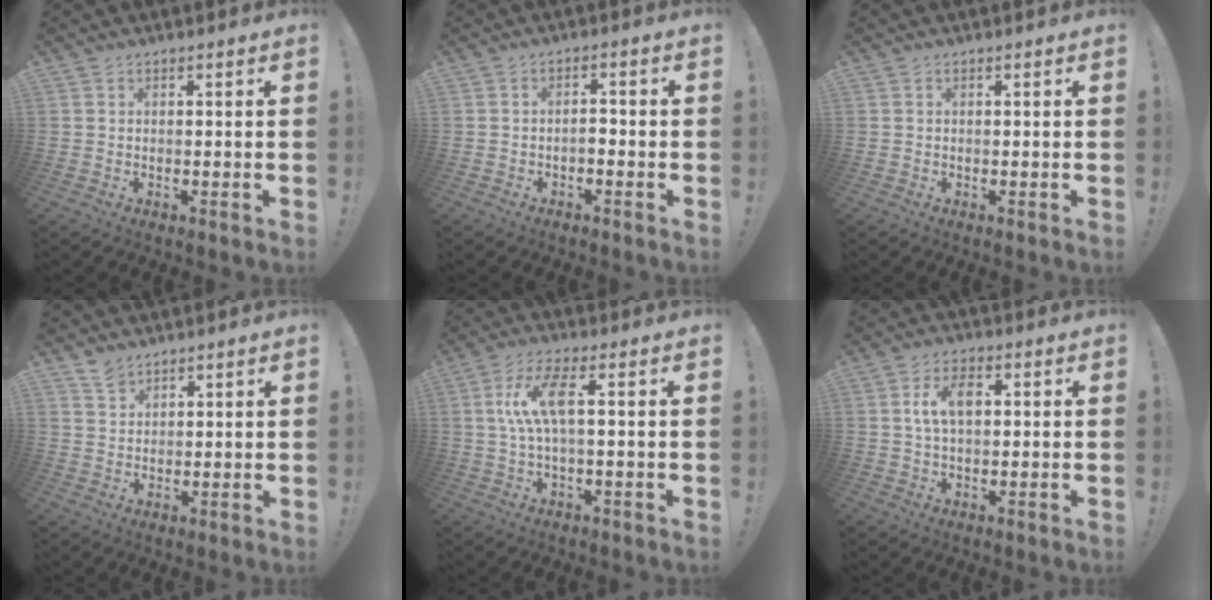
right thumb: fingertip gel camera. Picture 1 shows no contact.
{"total": 2.4, "force": [-1.5, 0.7, 1.8], "torque": [-0.036, 0.007, -0.026]}
{"total": 0.0}
{"total": 4.3, "force": [3.6, 2.1, 0.9], "torque": [-0.008, -0.025, 0.065]}
{"total": 10.4, "force": [1.6, 2.8, 9.9], "torque": [-0.193, 0.002, 0.027]}
{"total": 7.2, "force": [1.3, 4.0, 5.8], "torque": [-0.101, 0.010, 0.022]}